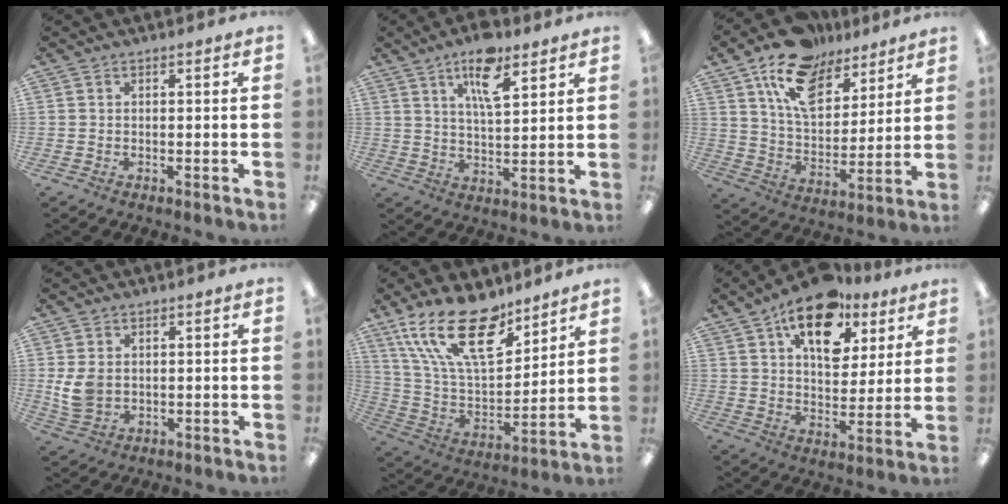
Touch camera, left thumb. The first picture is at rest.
{"total": 9.7, "force": [5.8, 3.5, 6.8], "torque": [-0.107, -0.022, 0.095]}
{"total": 17.5, "force": [11.5, 9.7, 8.8], "torque": [-0.162, -0.051, 0.210]}
{"total": 6.2, "force": [0.5, 4.8, 4.0], "torque": [-0.092, -0.002, 0.008]}
{"total": 22.6, "force": [14.2, 9.9, 14.5], "torque": [-0.284, -0.080, 0.251]}
{"total": 16.7, "force": [10.2, 9.2, 9.5], "torque": [-0.142, -0.046, 0.177]}